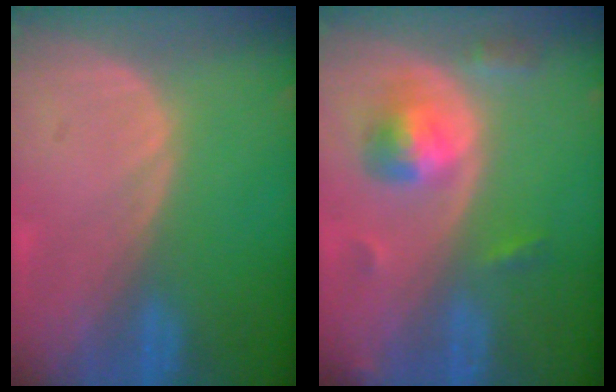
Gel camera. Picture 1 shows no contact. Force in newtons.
{"total": 5.6, "press": 5.2, "slide": 2.0}